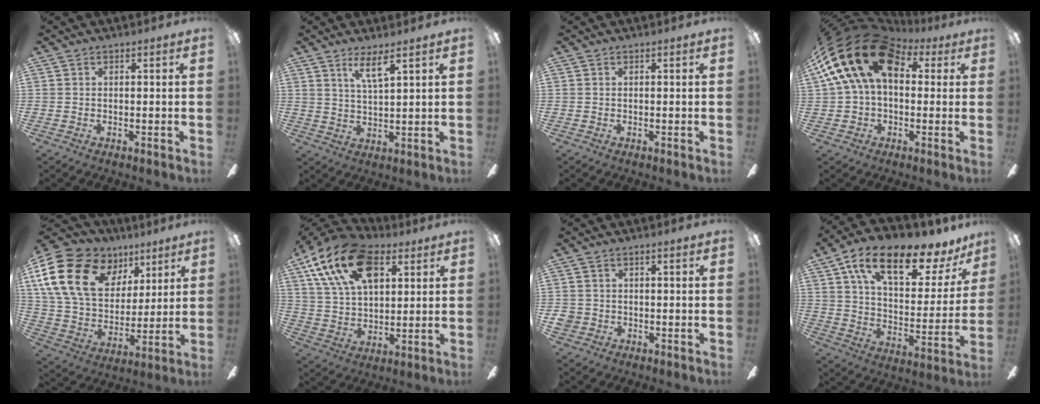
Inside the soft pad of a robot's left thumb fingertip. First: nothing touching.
{"total": 6.1, "force": [4.3, 1.1, 4.2], "torque": [-0.076, -0.017, 0.071]}
{"total": 0.0}
{"total": 20.6, "force": [7.0, 12.8, 14.5], "torque": [-0.282, -0.021, 0.117]}
{"total": 22.6, "force": [9.8, 15.5, 13.2], "torque": [-0.267, -0.027, 0.181]}
{"total": 20.8, "force": [10.3, 11.8, 13.7], "torque": [-0.256, -0.025, 0.182]}
{"total": 2.3, "force": [-0.7, 2.1, 0.8], "torque": [-0.020, 0.000, -0.016]}
{"total": 19.4, "force": [12.7, 8.0, 12.3], "torque": [-0.204, -0.071, 0.215]}